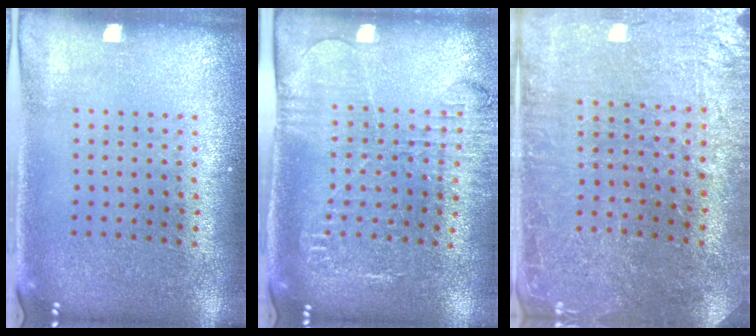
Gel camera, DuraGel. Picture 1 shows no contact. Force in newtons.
{"total": 1.9, "press": 1.9, "slide": 0.1}
{"total": 1.2, "press": 1.2, "slide": 0.1}